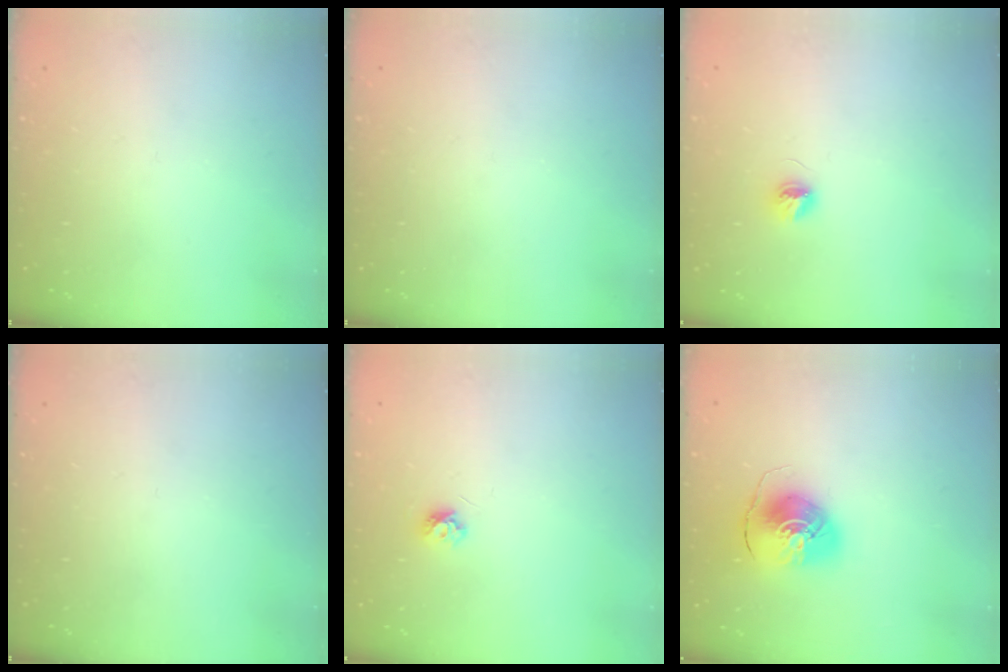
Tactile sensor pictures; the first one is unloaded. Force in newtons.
{"total": 0.0}
{"total": 4.0, "press": 3.9, "slide": 0.5}
{"total": 0.0}
{"total": 4.4, "press": 4.3, "slide": 0.5}
{"total": 9.1, "press": 9.0, "slide": 0.9}